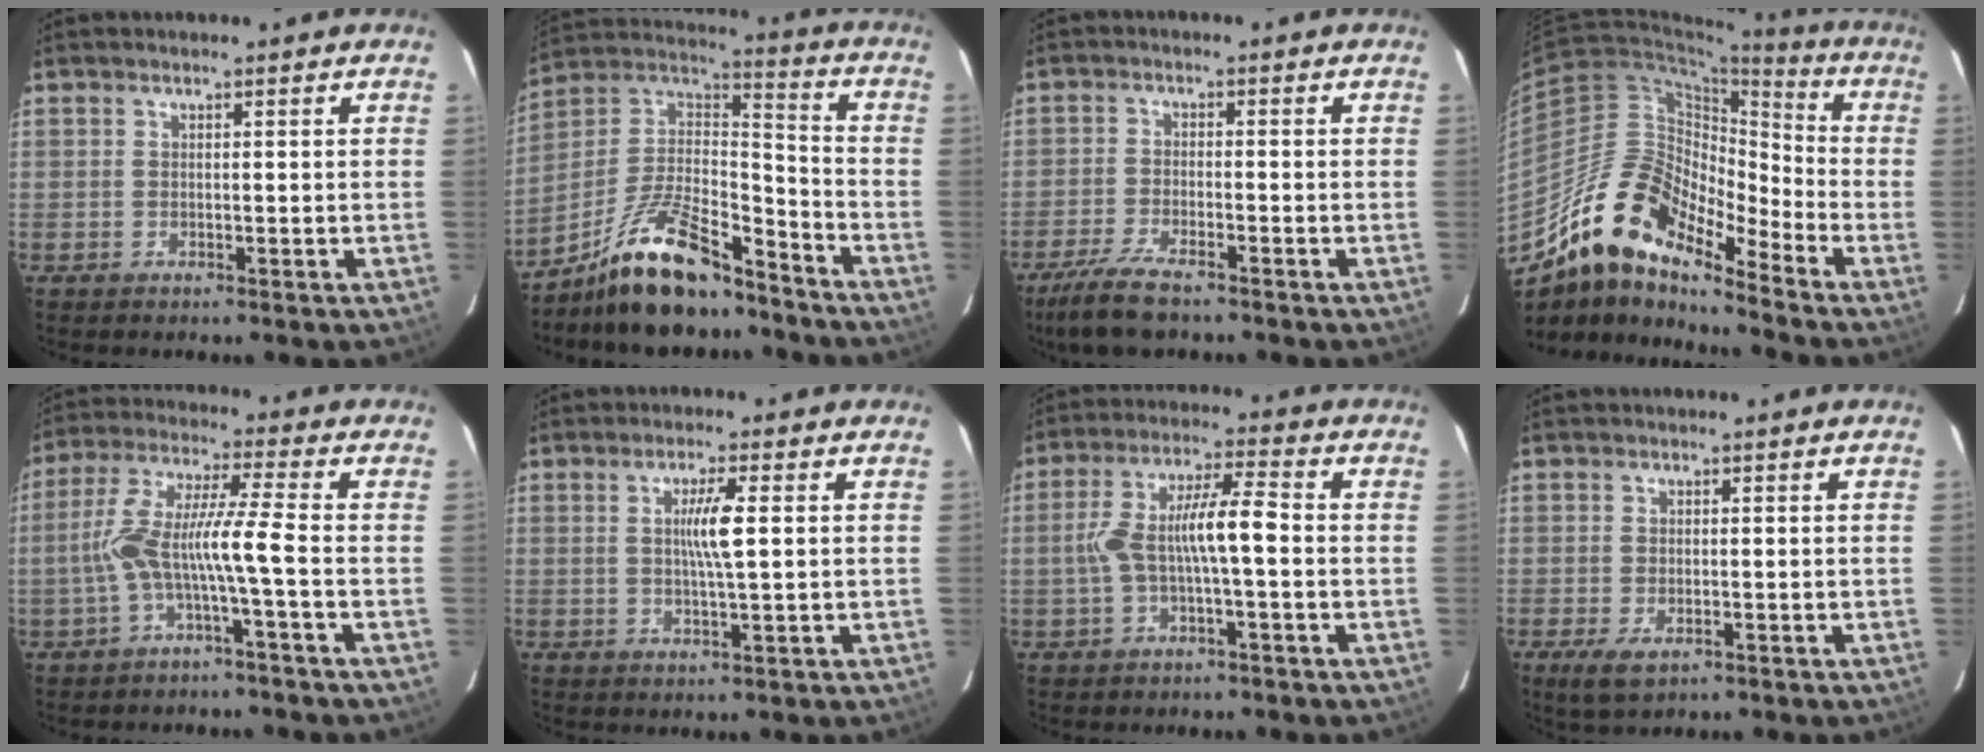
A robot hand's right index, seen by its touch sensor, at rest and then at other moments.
{"total": 15.3, "force": [-12.2, 3.9, 8.3], "torque": [-0.150, 0.028, -0.218]}
{"total": 7.2, "force": [-5.6, 1.1, 4.4], "torque": [-0.087, -0.020, -0.100]}
{"total": 14.7, "force": [-11.0, 5.0, 8.4], "torque": [-0.145, 0.041, -0.196]}
{"total": 8.3, "force": [-2.4, -0.7, 7.9], "torque": [-0.165, 0.026, -0.046]}
{"total": 4.7, "force": [0.7, -0.2, 4.6], "torque": [-0.085, -0.003, 0.013]}
{"total": 8.6, "force": [-0.9, 1.2, 8.5], "torque": [-0.167, 0.029, -0.019]}
{"total": 3.2, "force": [-1.5, 1.5, 2.3], "torque": [-0.051, -0.007, -0.019]}